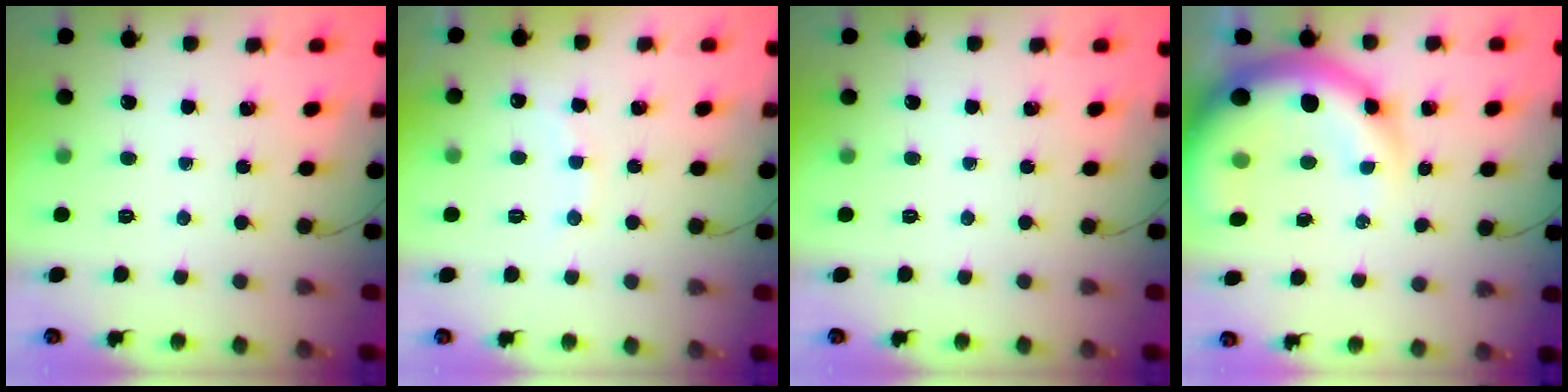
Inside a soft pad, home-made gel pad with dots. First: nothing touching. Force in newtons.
{"total": 7.5, "press": 7.4, "slide": 1.3}
{"total": 0.0}
{"total": 13.0, "press": 12.5, "slide": 3.6}